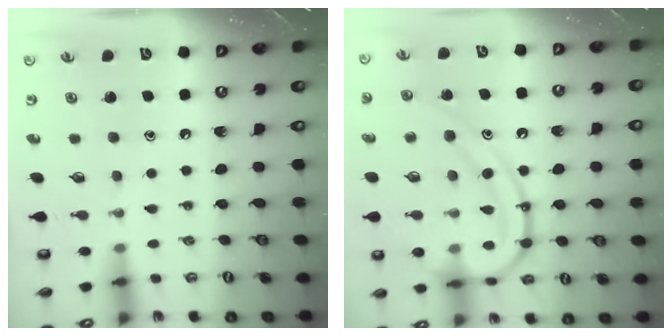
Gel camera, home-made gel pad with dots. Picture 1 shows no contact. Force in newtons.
{"total": 18.6, "press": 18.5, "slide": 1.5}